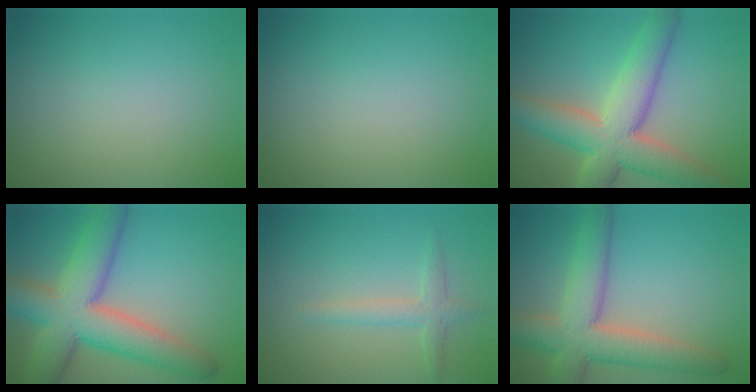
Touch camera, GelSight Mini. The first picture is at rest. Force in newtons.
{"total": 0.0}
{"total": 8.9, "press": 8.8, "slide": 0.6}
{"total": 10.3, "press": 10.3, "slide": 0.3}
{"total": 1.9, "press": 1.9, "slide": 0.0}
{"total": 7.5, "press": 7.5, "slide": 0.6}